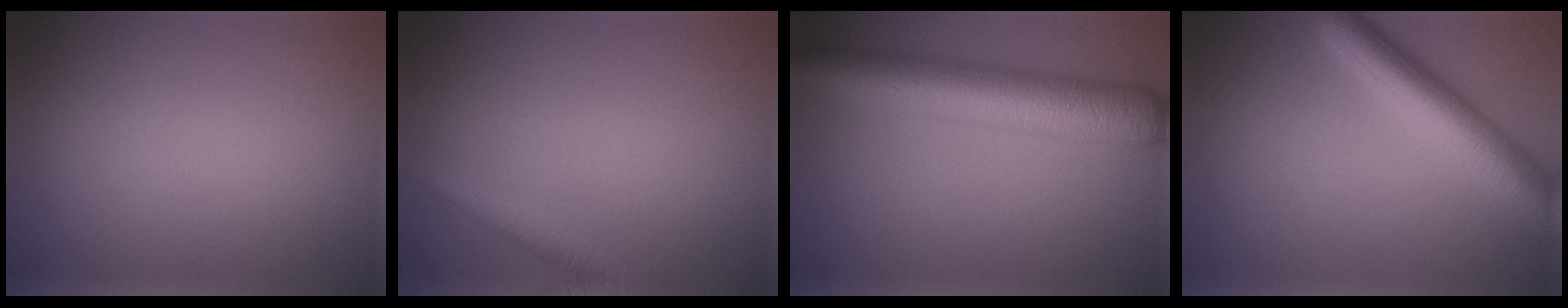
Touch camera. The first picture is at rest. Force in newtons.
{"total": 2.4, "press": 2.4, "slide": 0.1}
{"total": 8.8, "press": 8.8, "slide": 0.3}
{"total": 5.6, "press": 5.6, "slide": 0.2}